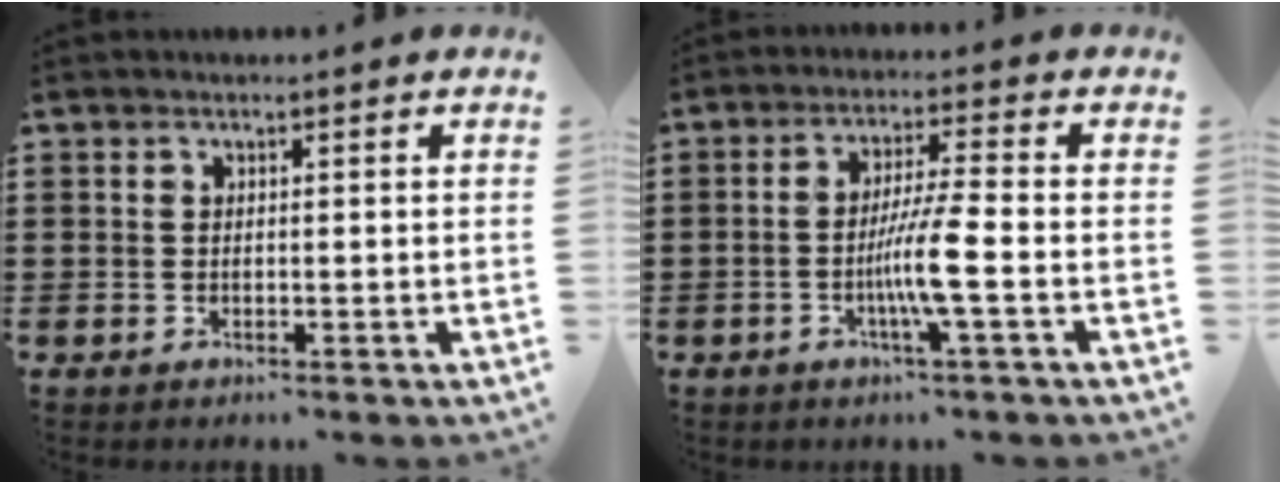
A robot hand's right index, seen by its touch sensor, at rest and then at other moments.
{"total": 6.9, "force": [-2.1, -0.3, 6.5], "torque": [-0.125, -0.014, -0.043]}